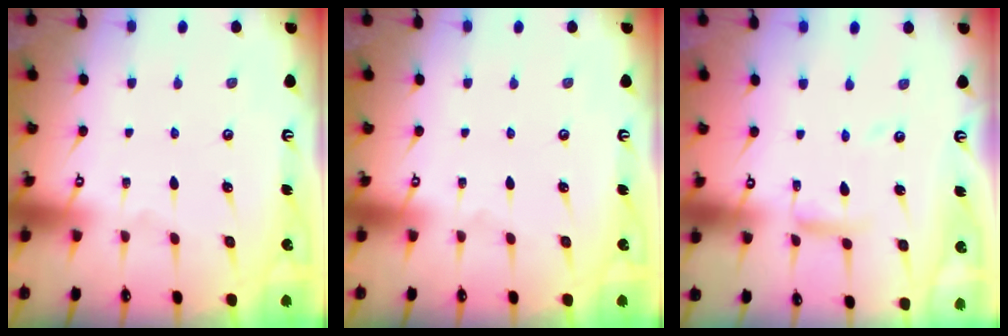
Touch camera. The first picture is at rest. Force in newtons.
{"total": 0.0}
{"total": 7.5, "press": 7.5, "slide": 0.6}